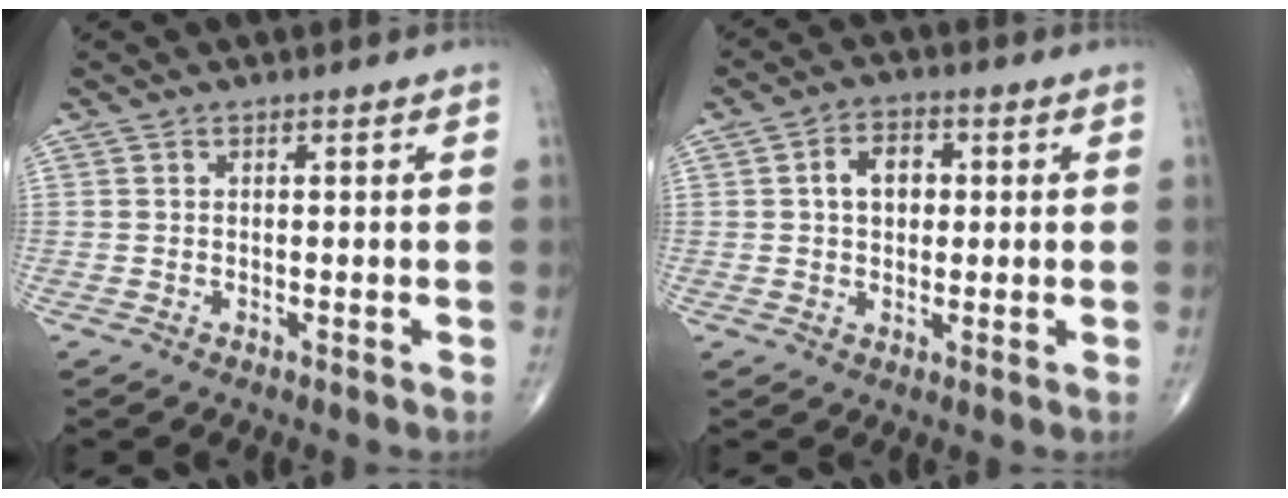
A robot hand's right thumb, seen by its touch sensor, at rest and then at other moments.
{"total": 6.0, "force": [0.9, 4.2, 4.2], "torque": [-0.056, 0.011, 0.011]}